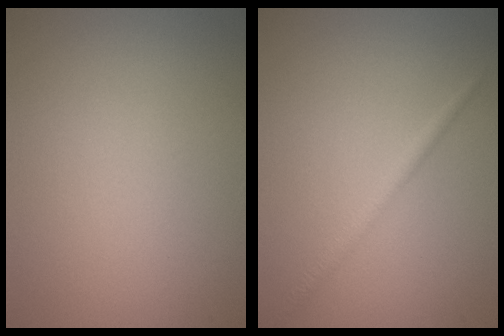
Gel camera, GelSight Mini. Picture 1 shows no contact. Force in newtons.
{"total": 1.5, "press": 1.5, "slide": 0.1}